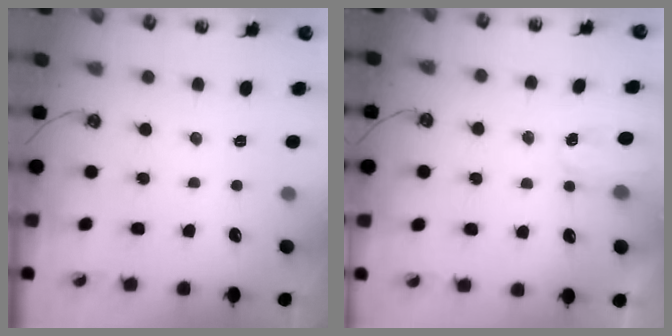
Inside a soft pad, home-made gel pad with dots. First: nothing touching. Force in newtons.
{"total": 2.9, "press": 2.9, "slide": 0.4}